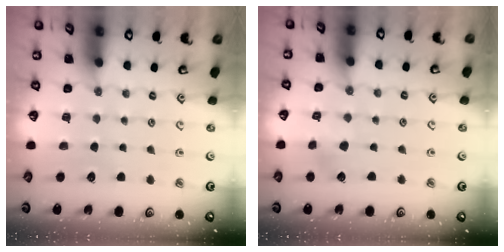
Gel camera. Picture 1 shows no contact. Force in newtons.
{"total": 4.8, "press": 4.6, "slide": 1.1}